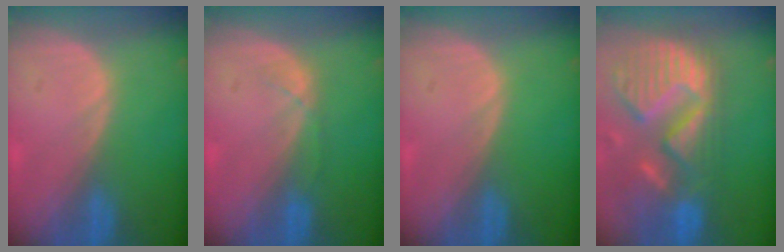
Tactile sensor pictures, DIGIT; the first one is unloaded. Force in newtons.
{"total": 1.4, "press": 1.3, "slide": 0.3}
{"total": 0.0}
{"total": 14.1, "press": 11.7, "slide": 7.7}